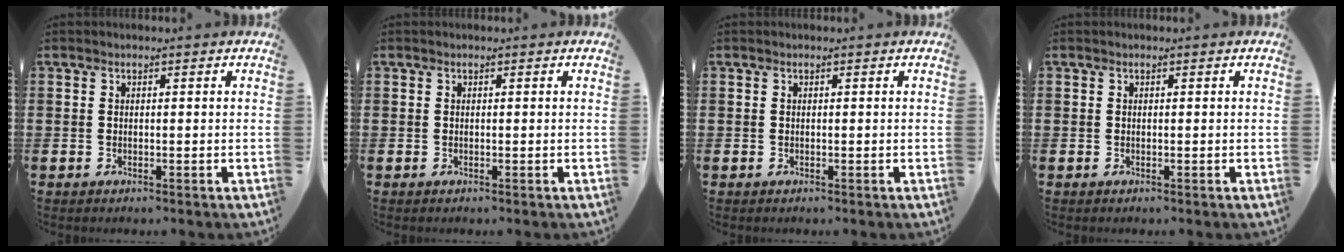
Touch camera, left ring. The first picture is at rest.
{"total": 0.0}
{"total": 0.0}
{"total": 0.0}